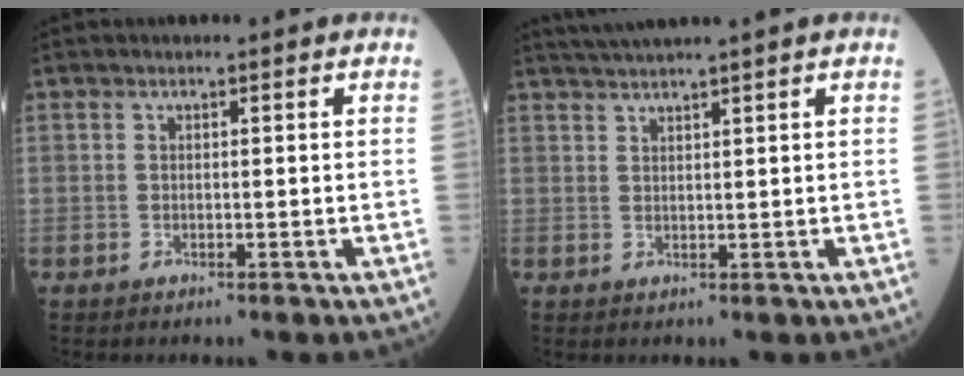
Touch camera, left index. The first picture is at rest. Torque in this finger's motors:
{"motor_torque": [0.95, -1.19, 0.14, 0.07]}